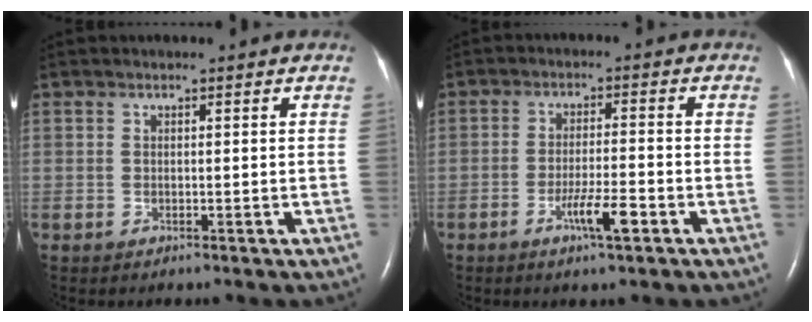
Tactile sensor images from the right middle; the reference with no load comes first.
{"total": 5.0, "force": [-2.6, 0.2, 4.3], "torque": [-0.081, -0.005, -0.047]}